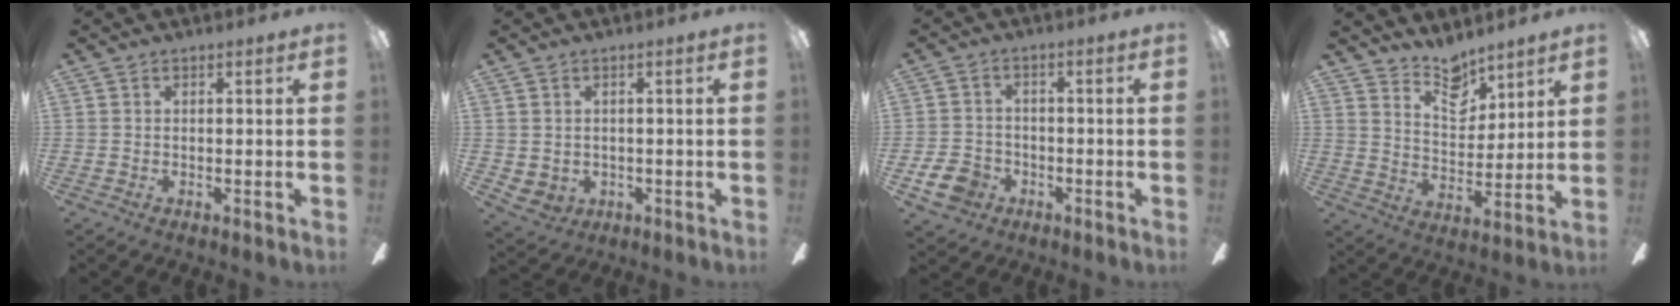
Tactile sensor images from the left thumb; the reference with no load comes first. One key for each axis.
{"total": 2.0, "fx": 1.3, "fy": 1.4, "fz": 0.1, "tx": -0.008, "ty": -0.009, "tz": 0.026}
{"total": 6.7, "fx": -3.2, "fy": 5.1, "fz": 3.0, "tx": -0.079, "ty": 0.018, "tz": -0.059}
{"total": 9.3, "fx": 8.0, "fy": 3.8, "fz": 2.9, "tx": -0.045, "ty": -0.050, "tz": 0.147}